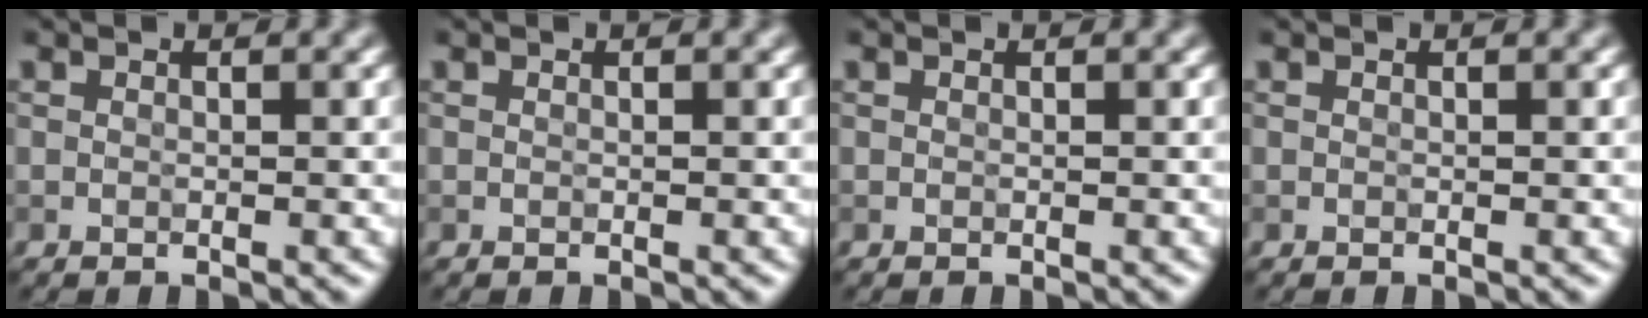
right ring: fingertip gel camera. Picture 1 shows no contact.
{"total": 0.0}
{"total": 0.0}
{"total": 0.0}